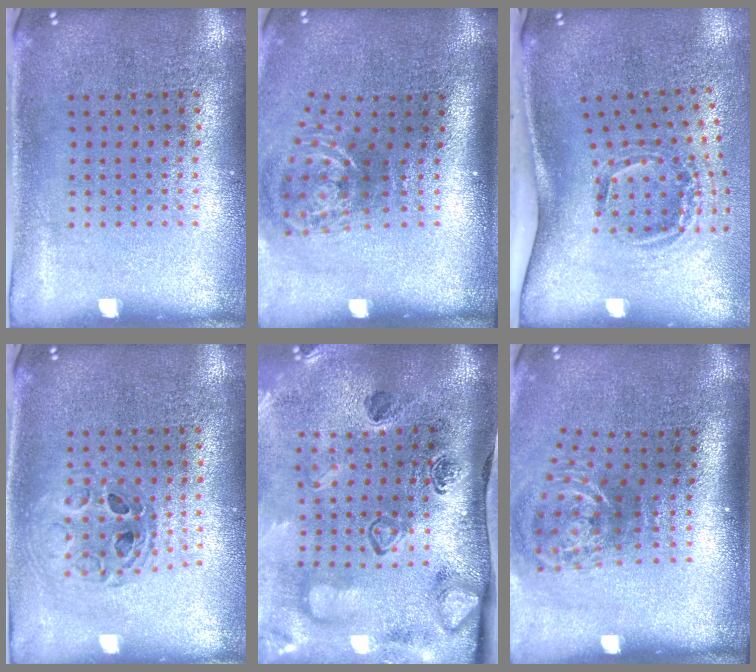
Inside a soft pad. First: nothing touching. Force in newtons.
{"total": 2.0, "press": 1.2, "slide": 1.6}
{"total": 2.1, "press": 1.2, "slide": 1.7}
{"total": 0.7, "press": 0.7, "slide": 0.1}
{"total": 4.0, "press": 2.8, "slide": 2.9}
{"total": 2.1, "press": 1.3, "slide": 1.7}